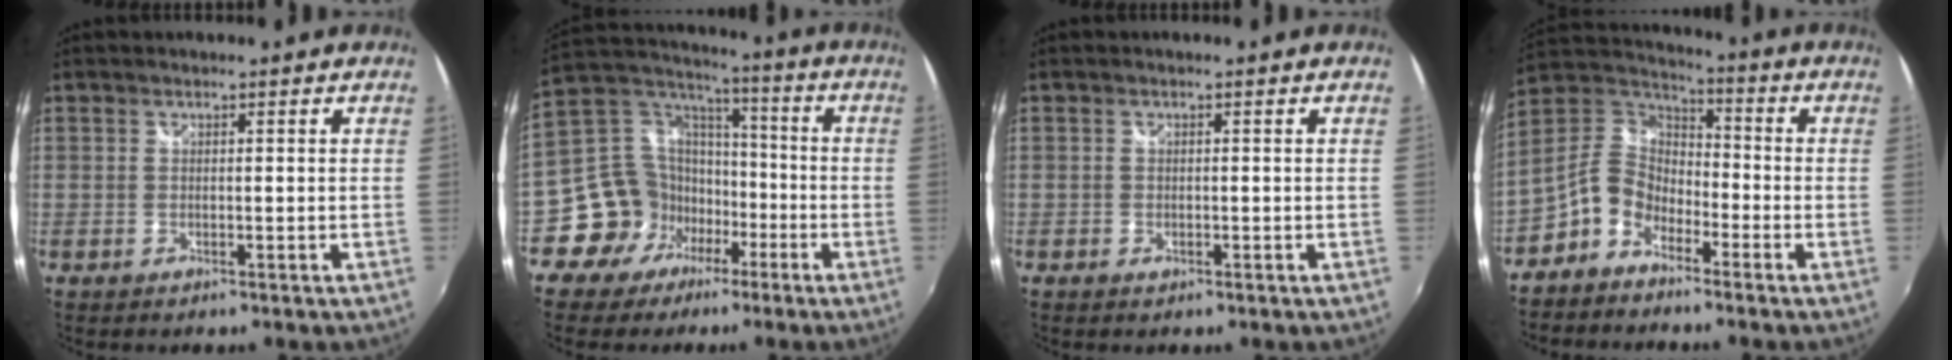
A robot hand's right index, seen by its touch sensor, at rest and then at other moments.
{"total": 13.5, "force": [-6.0, 11.6, 3.3], "torque": [-0.084, 0.058, -0.094]}
{"total": 0.9, "force": [-0.5, 0.7, 0.3], "torque": [-0.007, -0.003, -0.008]}
{"total": 9.3, "force": [-5.6, 6.3, 4.0], "torque": [-0.085, 0.031, -0.123]}